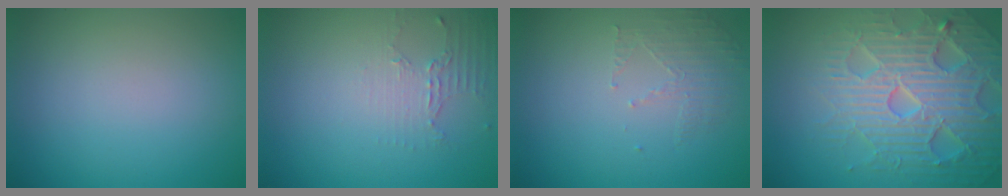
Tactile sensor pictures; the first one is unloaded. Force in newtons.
{"total": 2.0, "press": 1.5, "slide": 1.4}
{"total": 1.6, "press": 0.7, "slide": 1.4}
{"total": 7.4, "press": 7.3, "slide": 1.5}